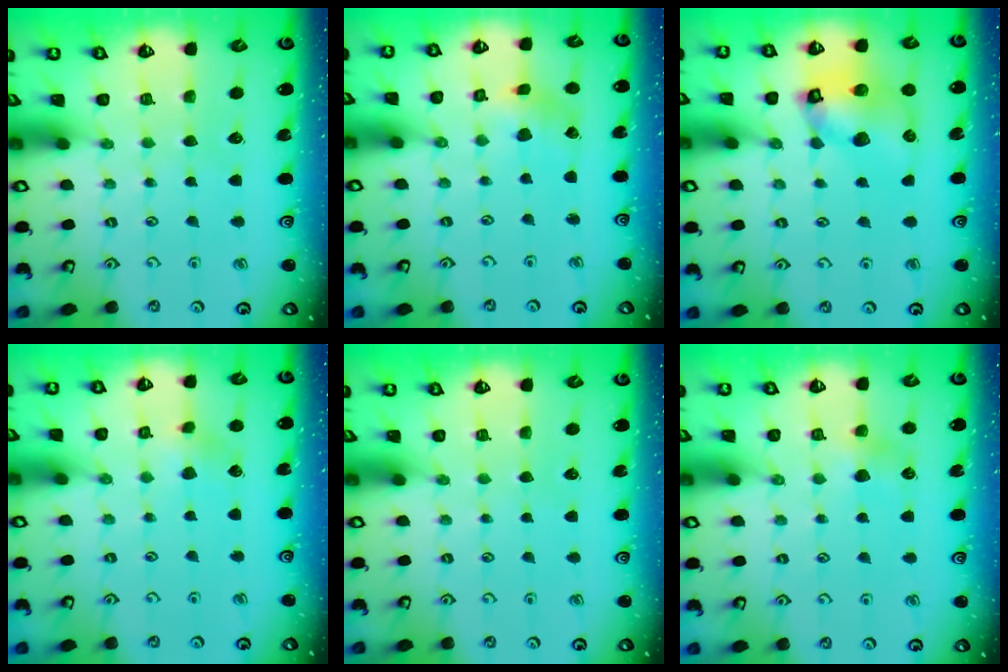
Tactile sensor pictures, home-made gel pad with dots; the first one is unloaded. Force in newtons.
{"total": 2.5, "press": 2.5, "slide": 0.4}
{"total": 12.2, "press": 12.1, "slide": 1.8}
{"total": 3.1, "press": 3.1, "slide": 0.4}
{"total": 0.0}
{"total": 5.9, "press": 5.8, "slide": 0.4}